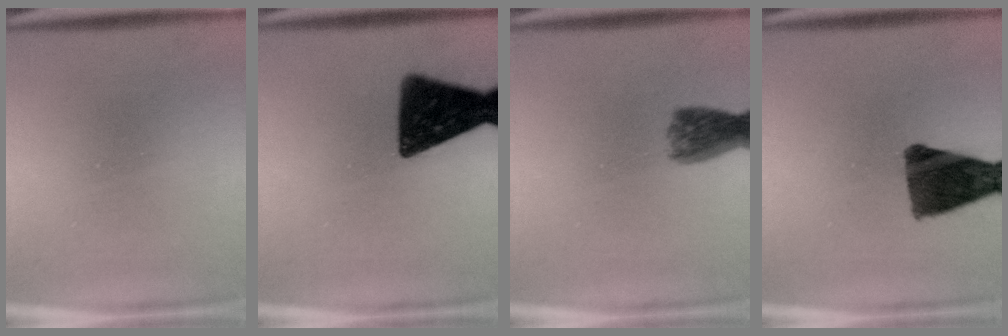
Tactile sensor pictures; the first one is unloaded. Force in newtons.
{"total": 14.2}
{"total": 4.6}
{"total": 10.8}